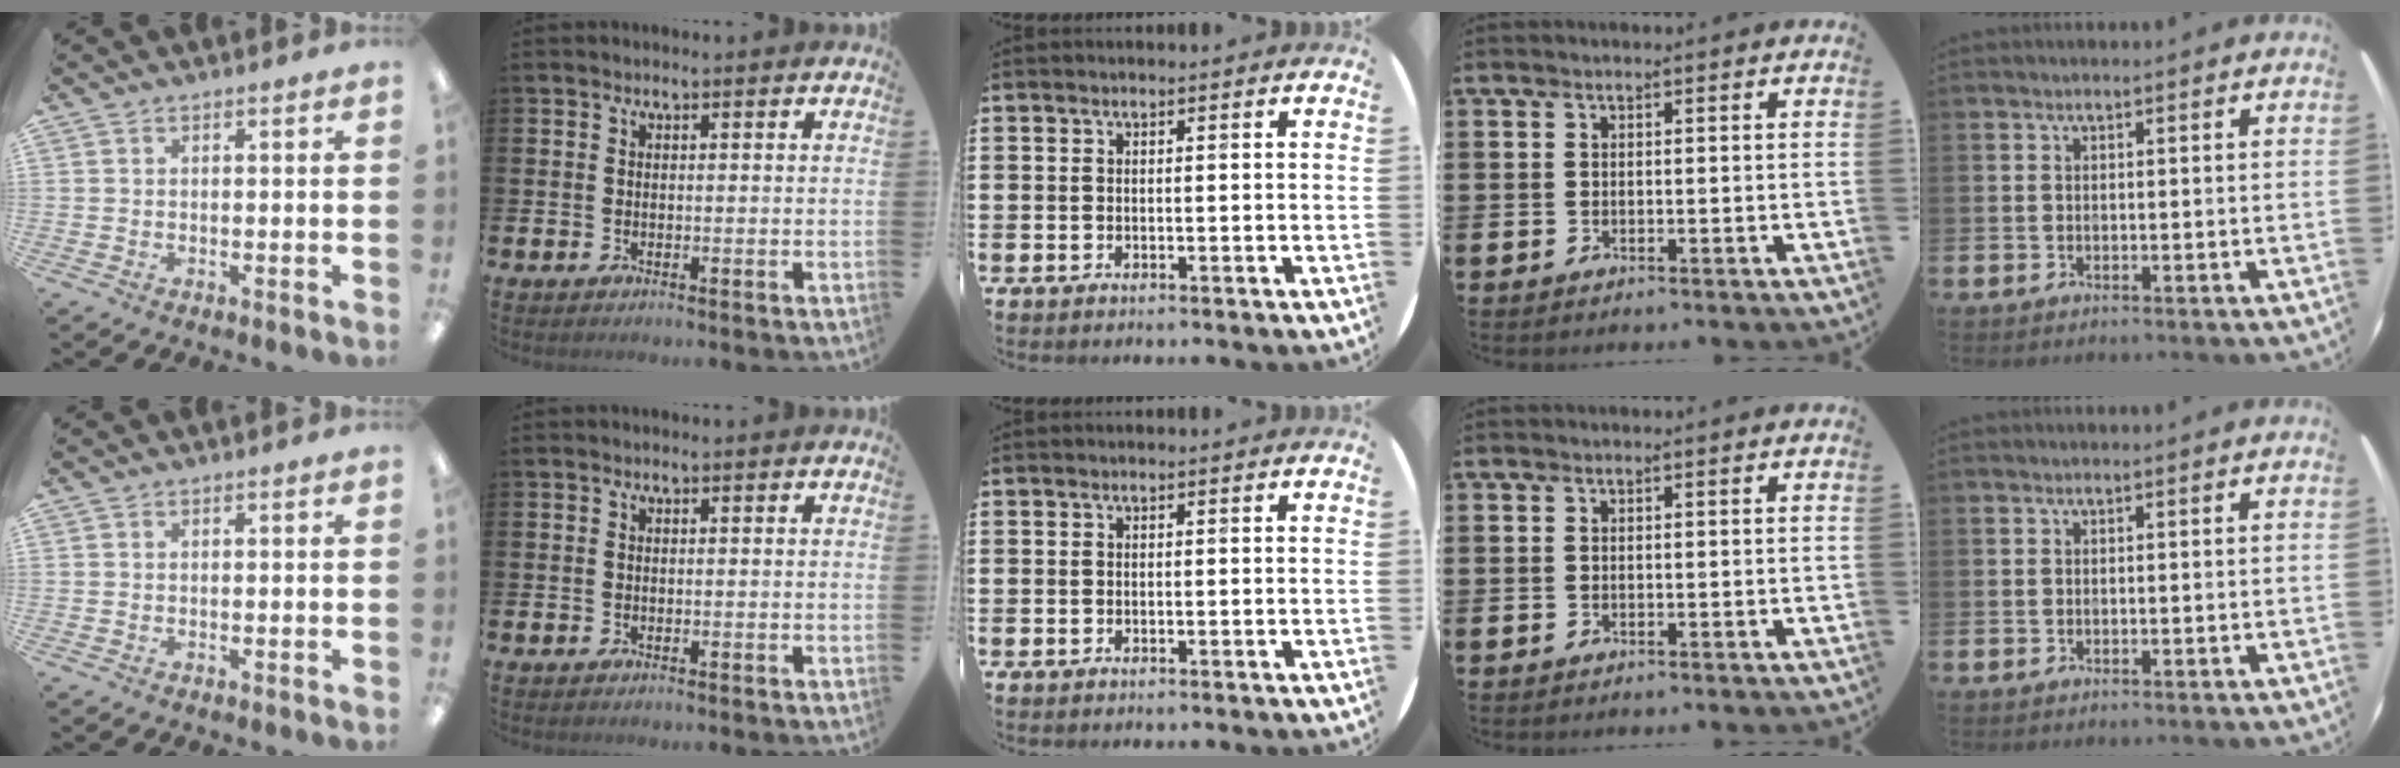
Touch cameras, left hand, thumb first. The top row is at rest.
{}